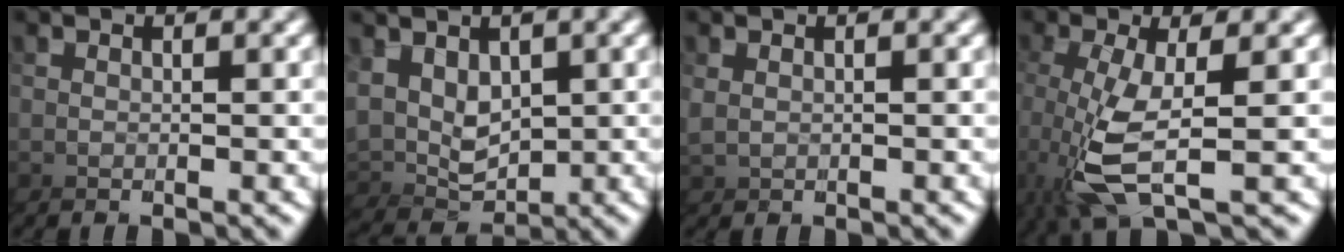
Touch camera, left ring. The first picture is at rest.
{"total": 3.9, "force": [0.6, 3.8, 0.7], "torque": [-0.042, 0.006, -0.003]}
{"total": 0.8, "force": [0.1, 0.6, -0.4], "torque": [0.002, 0.000, 0.004]}
{"total": 2.7, "force": [-0.8, -0.6, 2.5], "torque": [-0.085, 0.002, -0.008]}